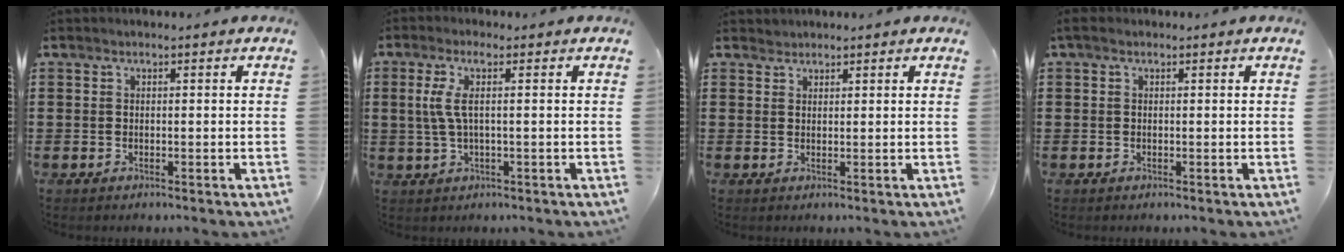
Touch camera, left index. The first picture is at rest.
{"total": 3.9, "force": [0.2, 0.3, 3.9], "torque": [-0.095, -0.010, -0.006]}
{"total": 1.3, "force": [1.2, 0.4, -0.1], "torque": [-0.002, 0.000, 0.025]}
{"total": 0.9, "force": [-0.2, 0.5, 0.6], "torque": [-0.012, 0.003, -0.004]}